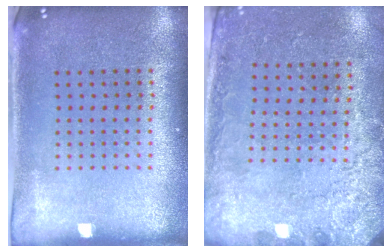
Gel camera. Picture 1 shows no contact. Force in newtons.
{"total": 2.7, "press": 2.2, "slide": 1.5}